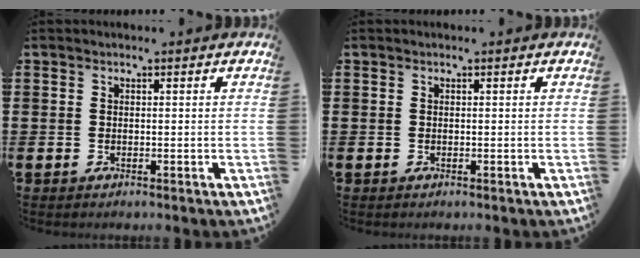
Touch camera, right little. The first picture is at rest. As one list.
[{"total": 0.0}]